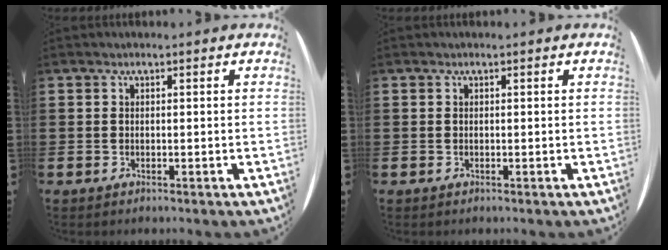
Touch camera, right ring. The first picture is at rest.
{"total": 0.0}